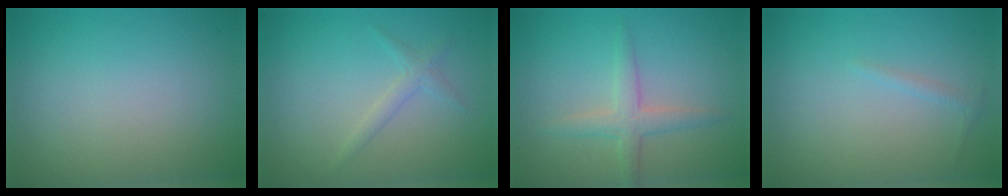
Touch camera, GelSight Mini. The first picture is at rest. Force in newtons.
{"total": 1.4, "press": 1.4, "slide": 0.1}
{"total": 2.4, "press": 2.4, "slide": 0.2}
{"total": 0.6, "press": 0.6, "slide": 0.1}